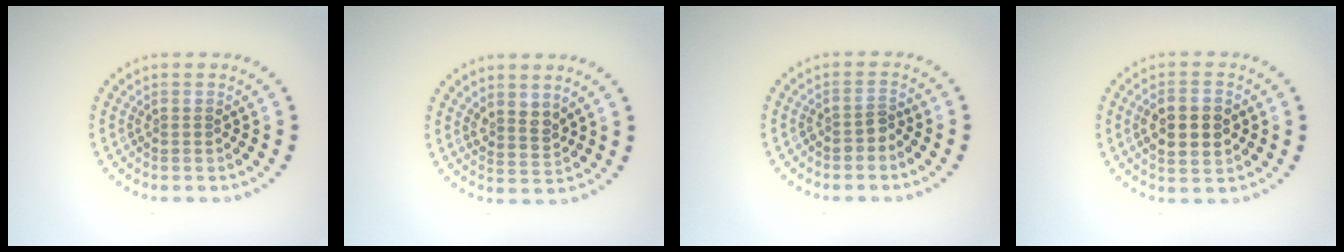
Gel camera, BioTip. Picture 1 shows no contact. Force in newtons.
{"total": 2.0, "press": 1.7, "slide": 1.2}
{"total": 1.4, "press": 1.1, "slide": 0.8}
{"total": 4.7, "press": 4.7, "slide": 0.3}